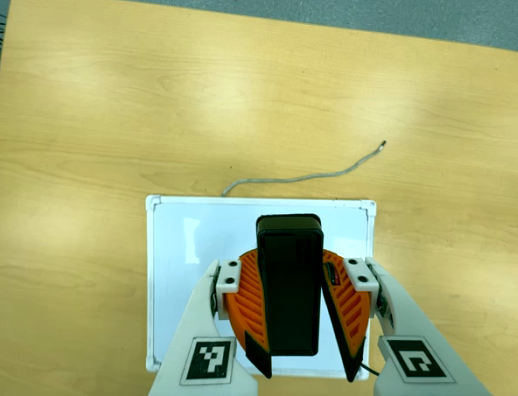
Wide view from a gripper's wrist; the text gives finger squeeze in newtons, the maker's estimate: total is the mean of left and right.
{"total": 11.7, "left": 10.9, "right": 12.6}